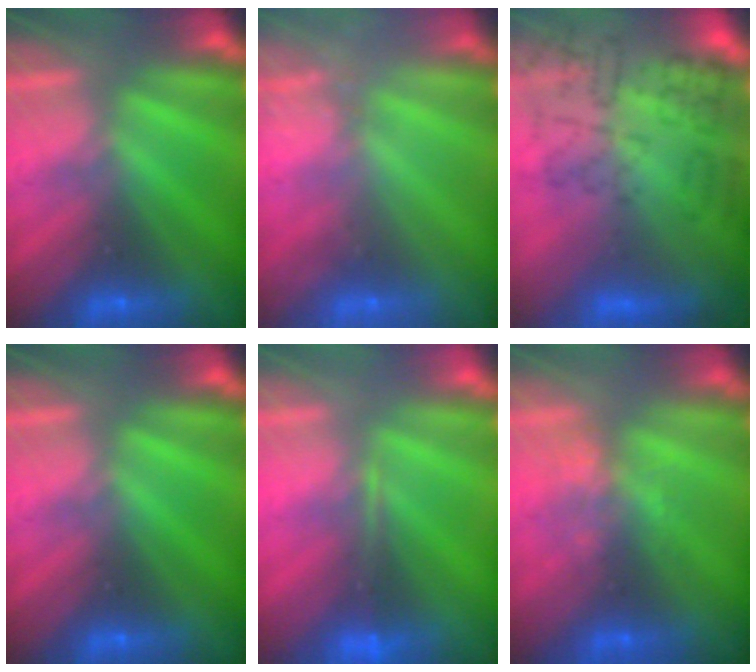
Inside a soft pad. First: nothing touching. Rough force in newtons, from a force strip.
{"total": 2.6}
{"total": 10.8}
{"total": 0.0}
{"total": 1.3}
{"total": 3.9}